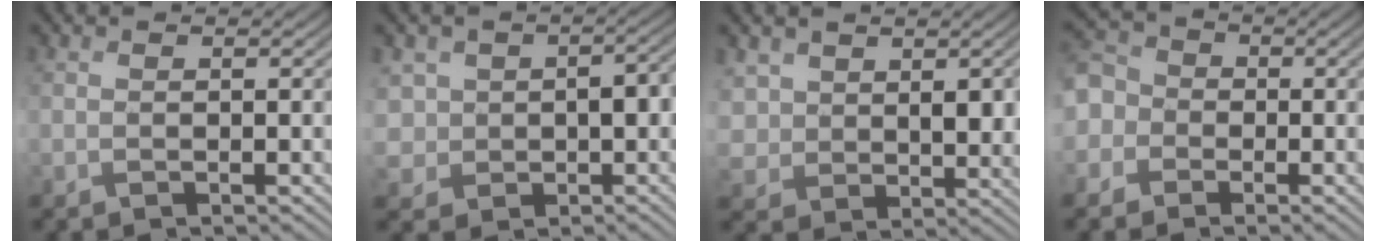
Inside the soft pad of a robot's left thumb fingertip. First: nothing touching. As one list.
[{"total": 6.9, "force": [-0.1, 5.9, 3.4], "torque": [-0.064, -0.007, -0.013]}, {"total": 6.3, "force": [2.6, 4.8, 3.2], "torque": [-0.089, -0.015, 0.052]}, {"total": 6.7, "force": [-1.7, 6.1, 2.1], "torque": [-0.086, 0.003, -0.063]}]